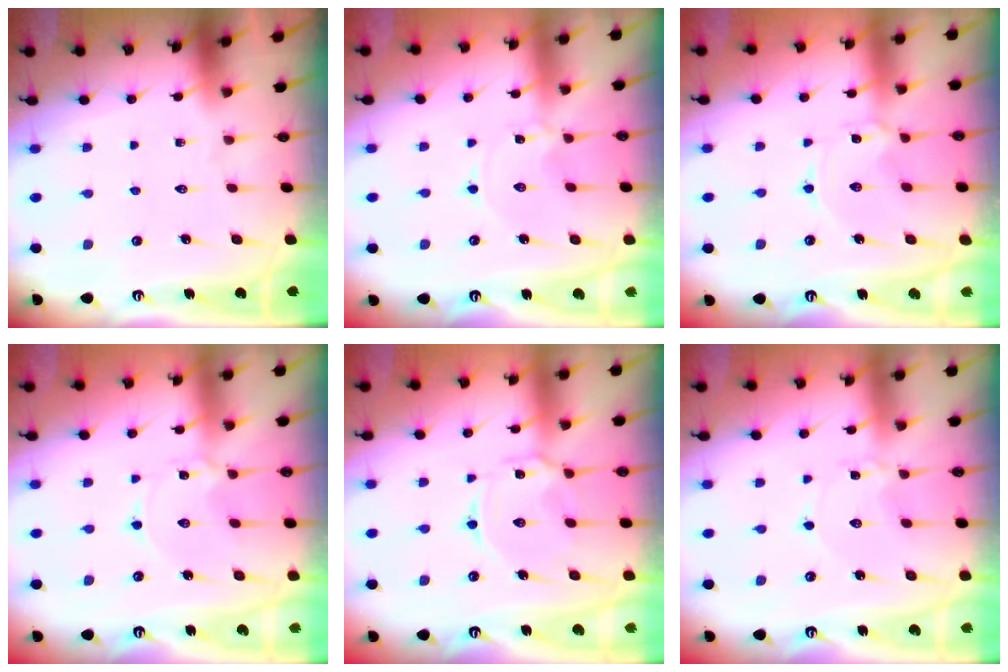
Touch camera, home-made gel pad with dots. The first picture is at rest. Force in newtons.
{"total": 0.0}
{"total": 1.4, "press": 1.4, "slide": 0.1}
{"total": 1.7, "press": 1.7, "slide": 0.3}
{"total": 3.5, "press": 3.4, "slide": 0.4}
{"total": 1.4, "press": 1.4, "slide": 0.1}